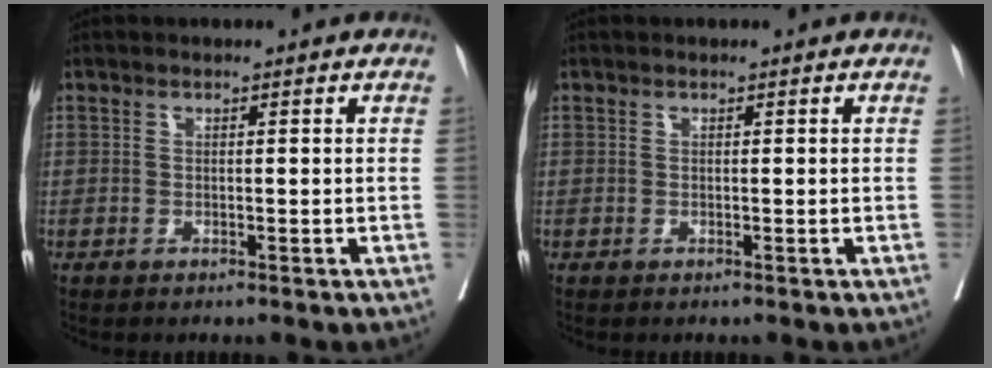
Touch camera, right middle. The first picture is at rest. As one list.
[{"total": 0.0}]